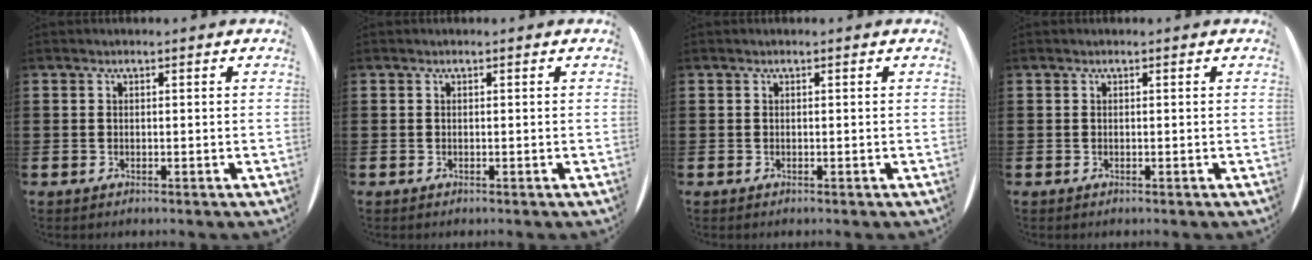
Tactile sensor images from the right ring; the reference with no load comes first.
{"total": 0.0}
{"total": 0.0}
{"total": 0.0}